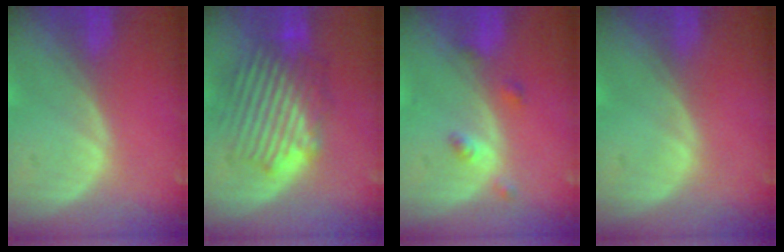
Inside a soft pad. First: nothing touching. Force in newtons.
{"total": 8.9, "press": 8.6, "slide": 2.2}
{"total": 2.5, "press": 2.5, "slide": 0.2}
{"total": 0.0}